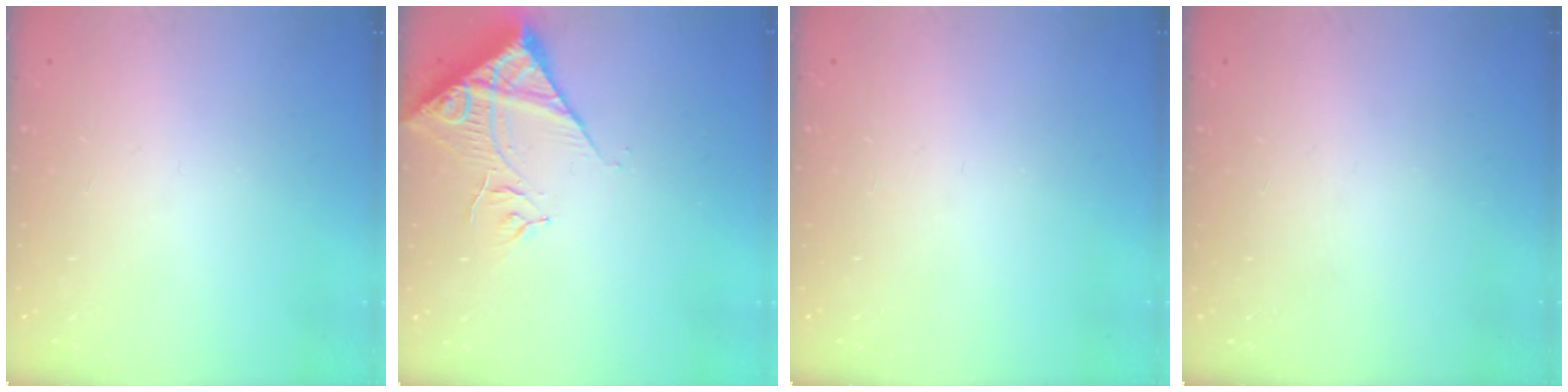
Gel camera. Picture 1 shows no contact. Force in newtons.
{"total": 11.7, "press": 11.6, "slide": 1.5}
{"total": 0.0}
{"total": 0.0}